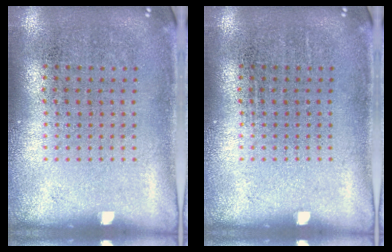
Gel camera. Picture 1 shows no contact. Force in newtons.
{"total": 0.0}